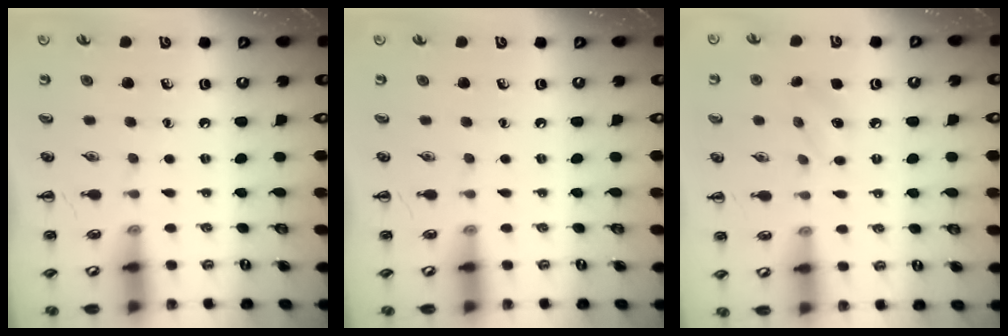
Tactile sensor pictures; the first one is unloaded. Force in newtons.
{"total": 0.0}
{"total": 7.0, "press": 6.8, "slide": 1.6}